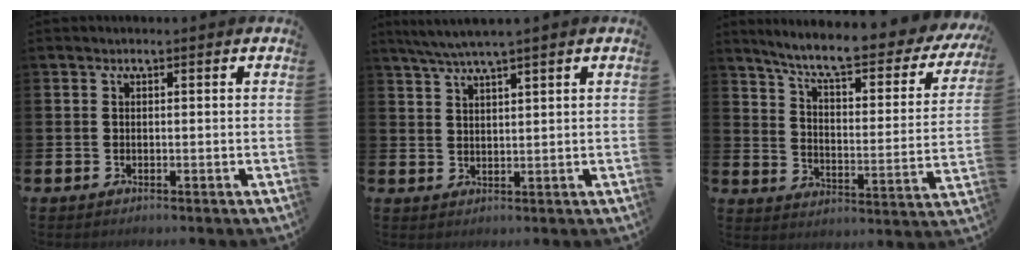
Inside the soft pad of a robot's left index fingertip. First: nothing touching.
{"total": 3.9, "force": [3.4, -0.4, 1.8], "torque": [-0.046, -0.005, 0.063]}
{"total": 7.9, "force": [6.7, 1.3, 3.9], "torque": [-0.100, -0.049, 0.107]}